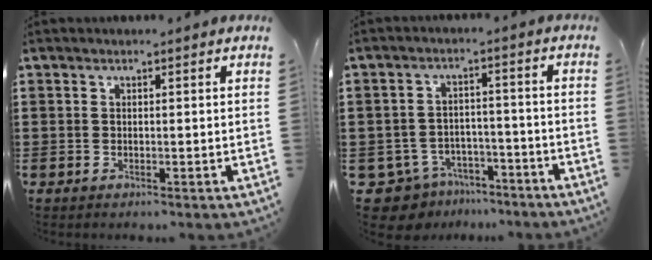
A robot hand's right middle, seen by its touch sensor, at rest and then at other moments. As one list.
[{"total": 5.7, "force": [-5.3, 1.9, 0.7], "torque": [-0.044, 0.008, -0.116]}]